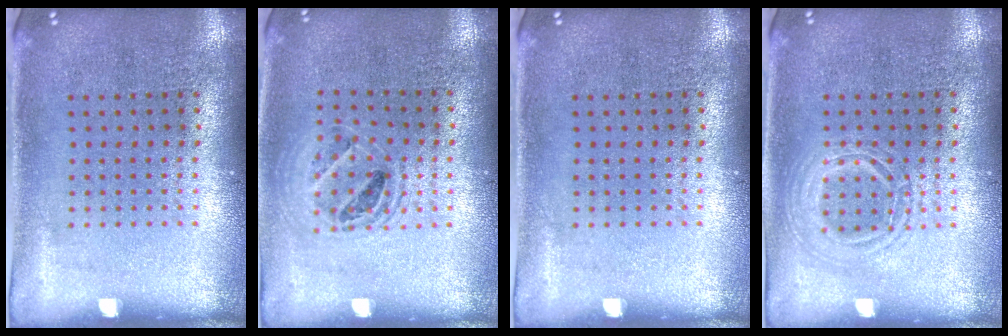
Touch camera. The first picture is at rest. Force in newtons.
{"total": 1.4, "press": 1.3, "slide": 0.5}
{"total": 0.0}
{"total": 2.2, "press": 2.2, "slide": 0.3}